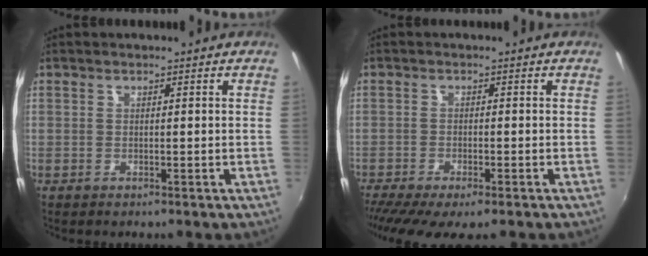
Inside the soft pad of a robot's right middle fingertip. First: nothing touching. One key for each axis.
{"total": 8.9, "fx": -6.7, "fy": 1.8, "fz": 5.5, "tx": -0.123, "ty": -0.043, "tz": -0.112}